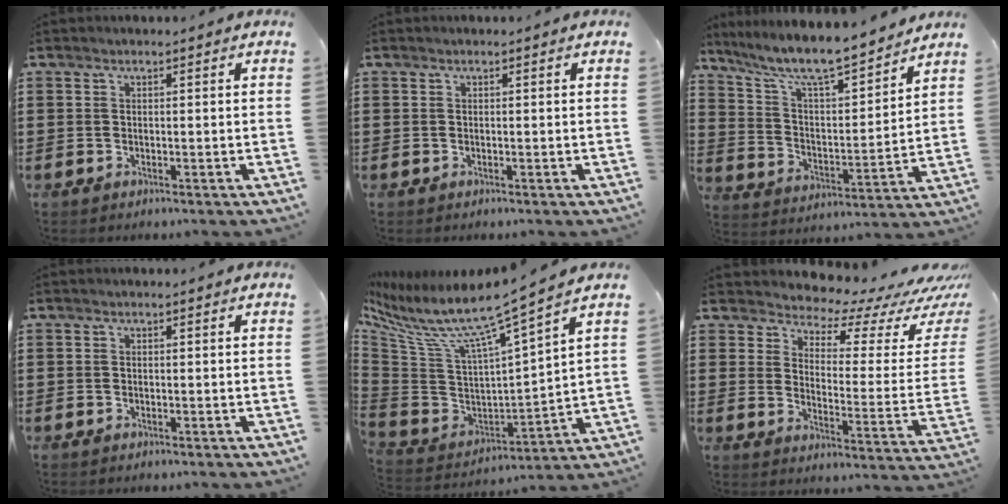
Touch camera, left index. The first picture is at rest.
{"total": 0.0}
{"total": 8.3, "force": [7.2, 0.8, 4.0], "torque": [-0.107, -0.046, 0.119]}
{"total": 0.0}
{"total": 9.6, "force": [6.9, 0.2, 6.7], "torque": [-0.154, -0.058, 0.108]}
{"total": 5.2, "force": [4.9, 1.2, 1.3], "torque": [-0.039, -0.048, 0.077]}